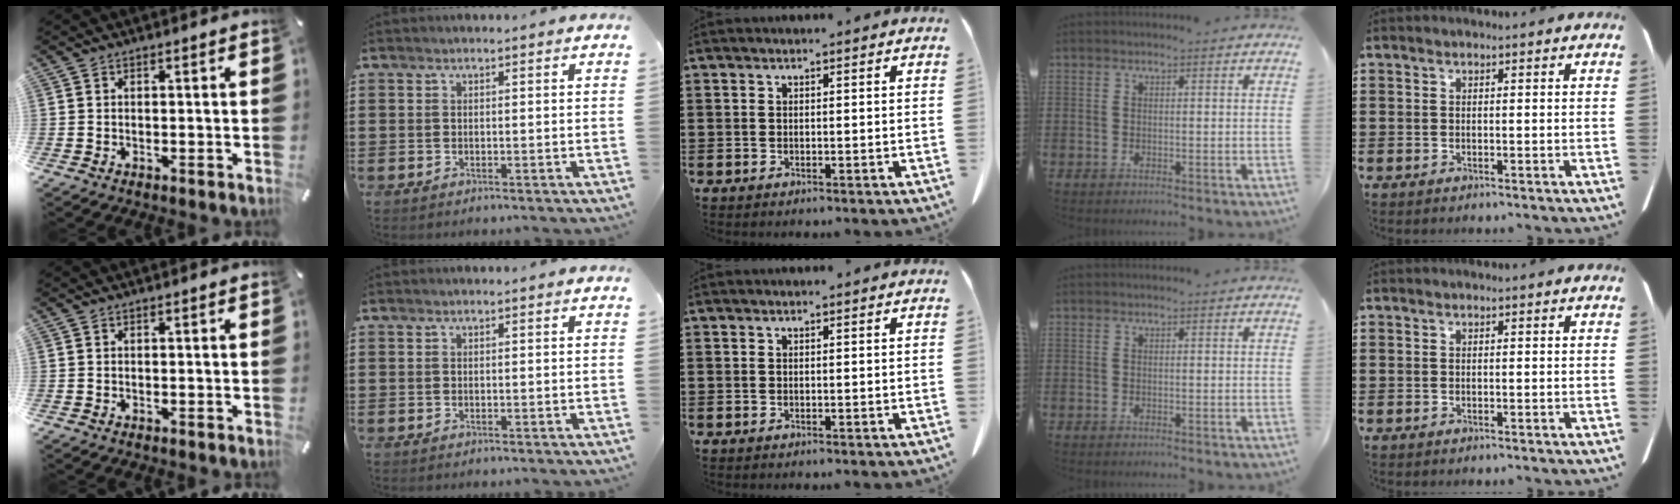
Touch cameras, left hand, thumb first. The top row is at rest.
{}